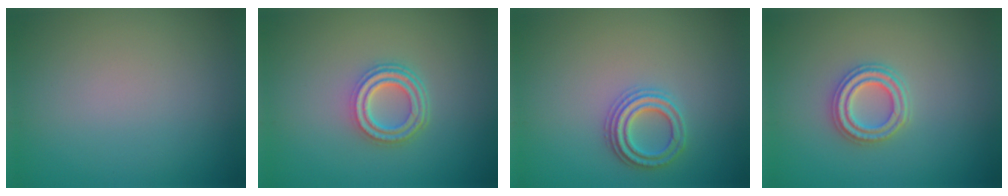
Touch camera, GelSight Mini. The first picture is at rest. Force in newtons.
{"total": 3.9, "press": 3.0, "slide": 2.5}
{"total": 2.5, "press": 2.4, "slide": 0.4}
{"total": 2.7, "press": 2.5, "slide": 0.9}